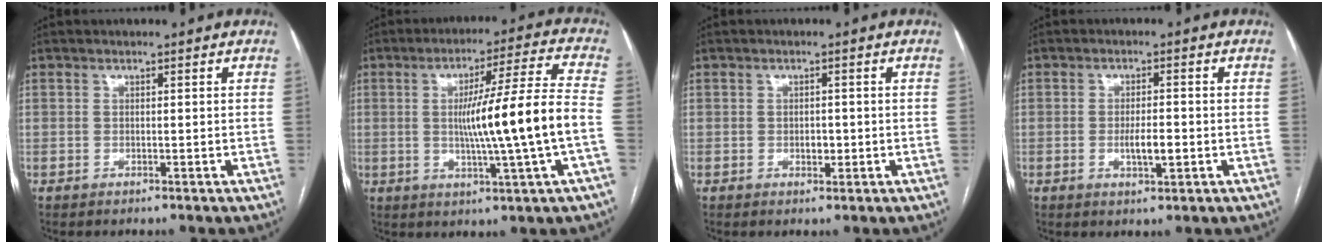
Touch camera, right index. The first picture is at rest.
{"total": 14.1, "force": [-1.4, -1.6, 13.9], "torque": [-0.227, -0.001, -0.022]}
{"total": 1.7, "force": [-0.4, 1.0, 1.3], "torque": [-0.020, 0.002, -0.003]}
{"total": 3.8, "force": [-0.9, 0.8, 3.6], "torque": [-0.064, -0.002, -0.013]}